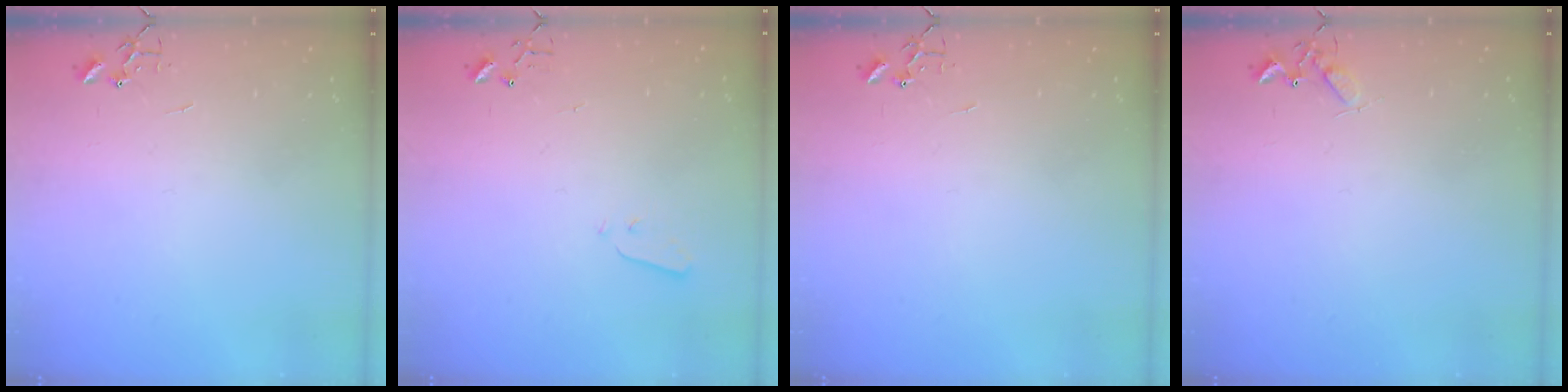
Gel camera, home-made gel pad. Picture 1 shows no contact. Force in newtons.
{"total": 2.9, "press": 2.9, "slide": 0.4}
{"total": 0.0}
{"total": 4.6, "press": 4.6, "slide": 0.6}